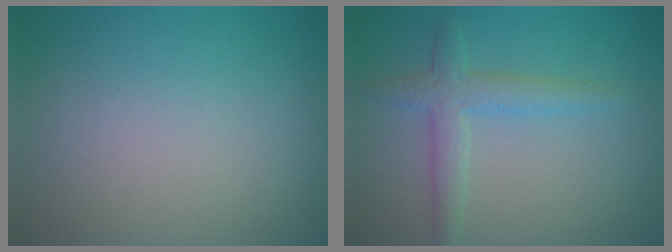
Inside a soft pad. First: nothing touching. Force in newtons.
{"total": 2.8, "press": 2.8, "slide": 0.1}